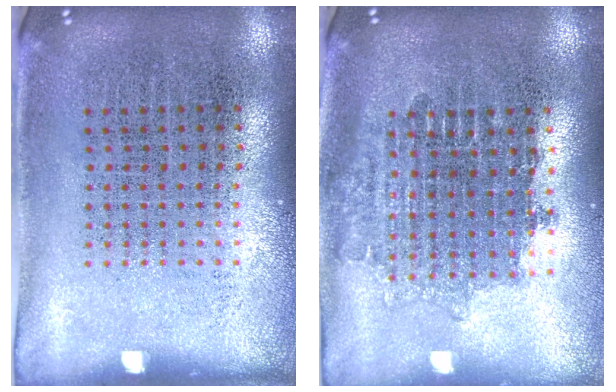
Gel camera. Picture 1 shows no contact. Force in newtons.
{"total": 1.7, "press": 1.4, "slide": 1.0}